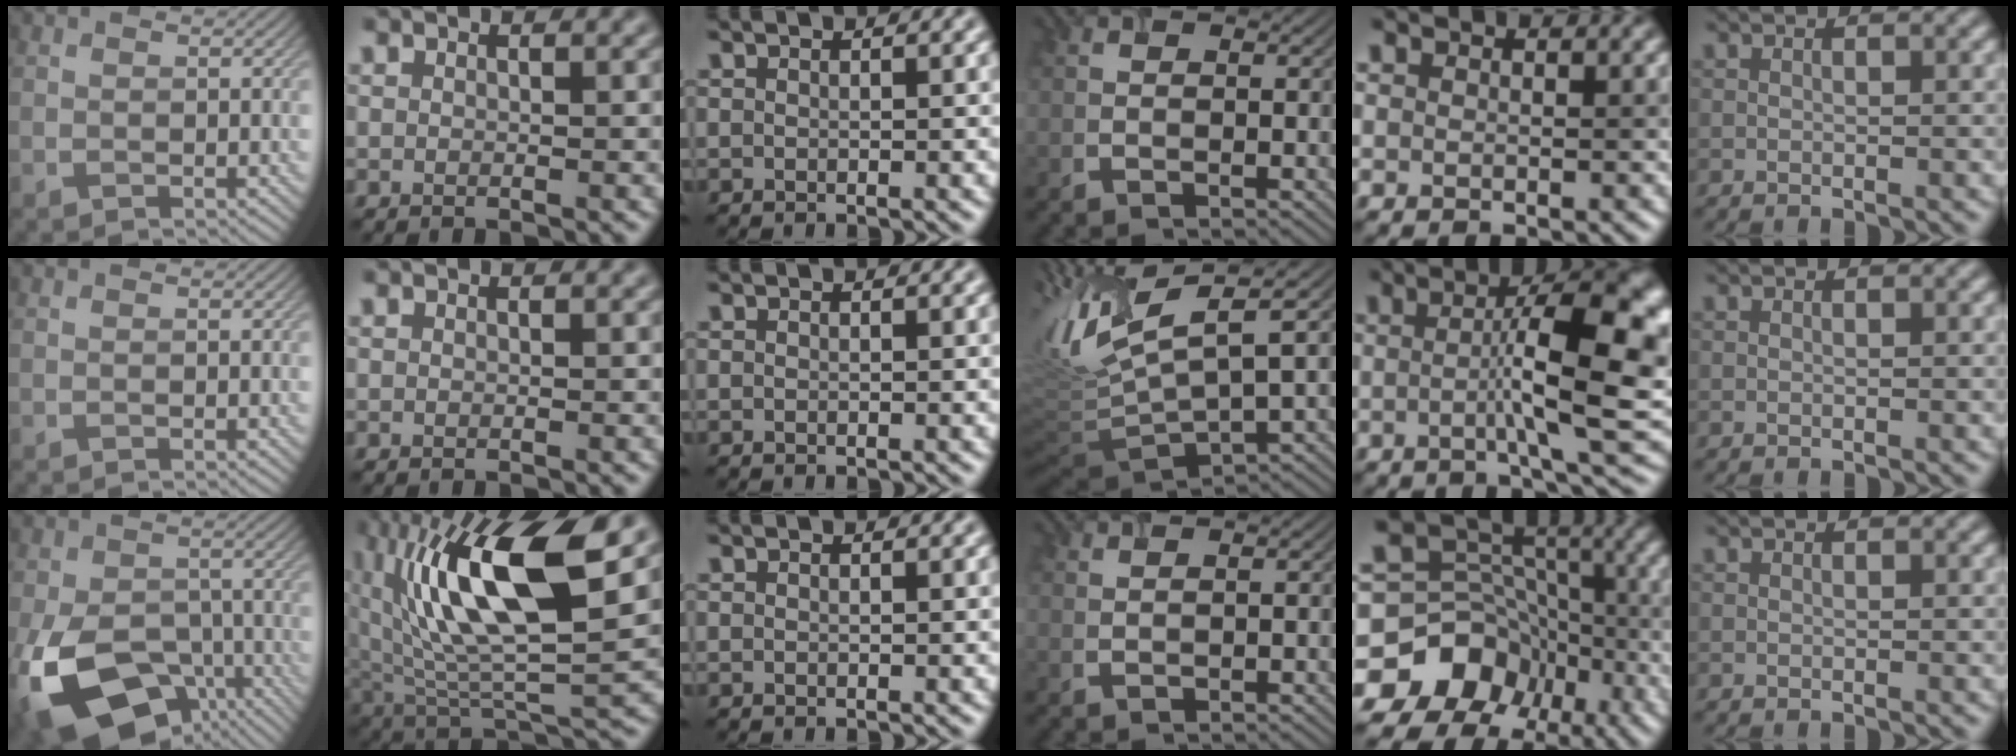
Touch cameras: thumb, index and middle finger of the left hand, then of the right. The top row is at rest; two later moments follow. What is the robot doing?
{"motion": "open", "object": "airpods case & airpods"}